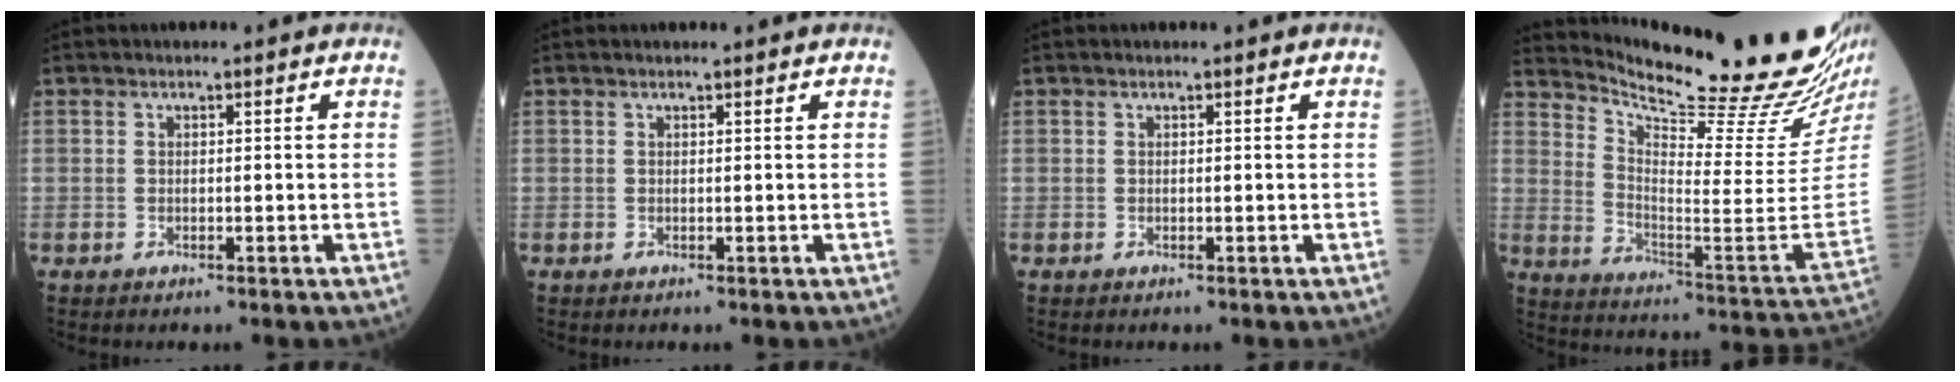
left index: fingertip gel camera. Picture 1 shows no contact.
{"total": 1.1, "force": [1.0, 0.0, 0.4], "torque": [-0.007, 0.009, 0.015]}
{"total": 0.0}
{"total": 23.6, "force": [21.9, -0.9, 8.6], "torque": [-0.157, -0.126, 0.304]}